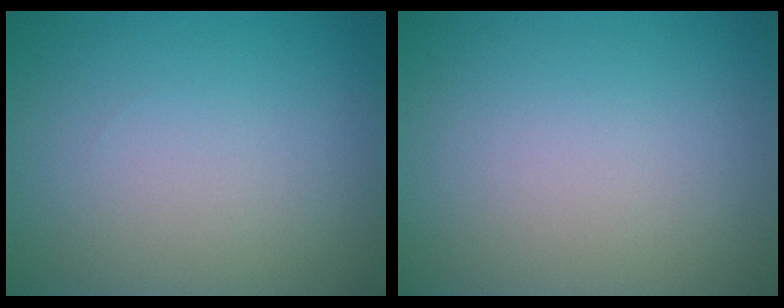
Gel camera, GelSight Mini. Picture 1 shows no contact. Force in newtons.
{"total": 0.0}